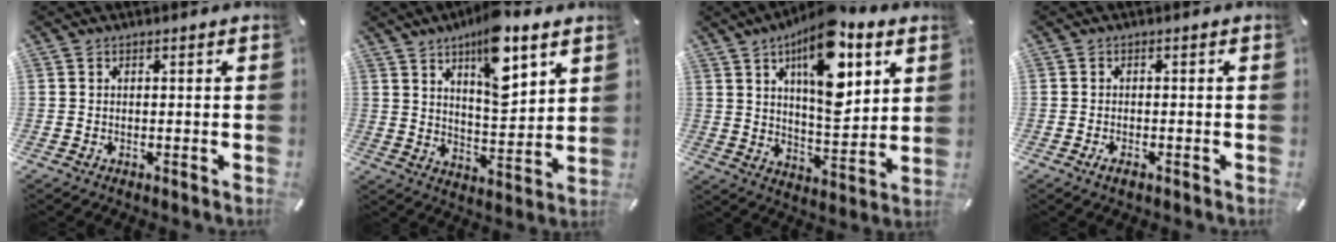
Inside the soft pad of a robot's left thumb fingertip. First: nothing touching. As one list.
[{"total": 14.1, "force": [8.9, 5.3, 9.6], "torque": [-0.140, -0.050, 0.148]}, {"total": 17.8, "force": [8.6, 7.9, 13.5], "torque": [-0.213, -0.037, 0.138]}, {"total": 1.9, "force": [-1.0, 0.9, 1.3], "torque": [-0.025, 0.003, -0.019]}]